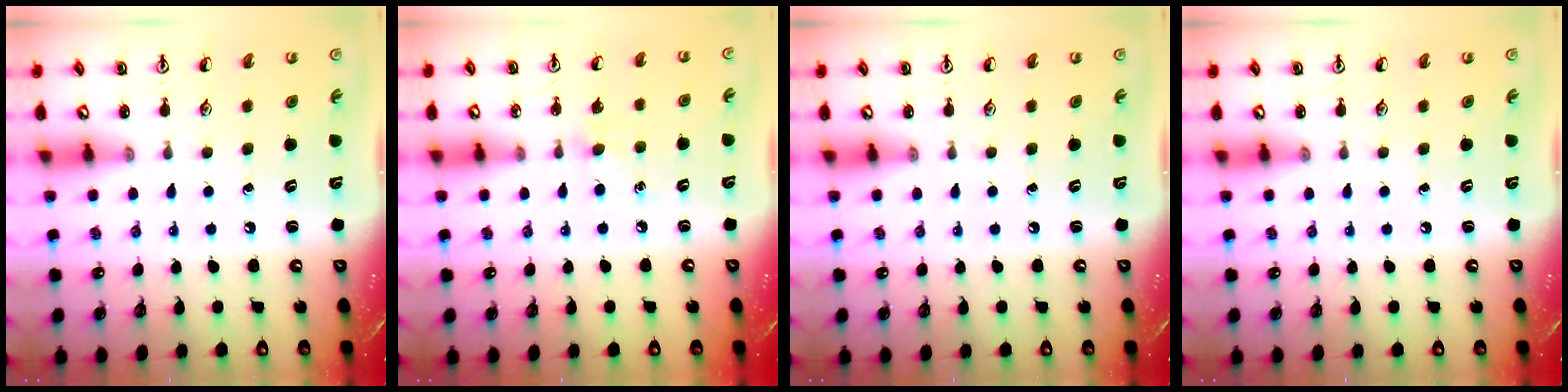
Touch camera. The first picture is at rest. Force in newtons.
{"total": 5.4, "press": 5.3, "slide": 0.8}
{"total": 0.0}
{"total": 0.0}